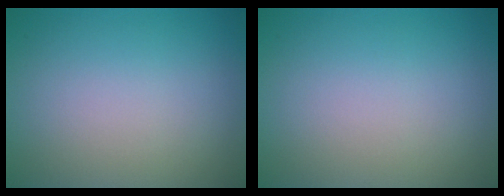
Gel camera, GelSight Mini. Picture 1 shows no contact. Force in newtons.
{"total": 0.0}